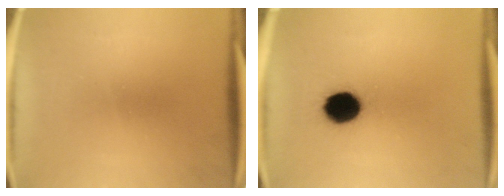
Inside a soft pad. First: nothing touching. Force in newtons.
{"total": 10.5}